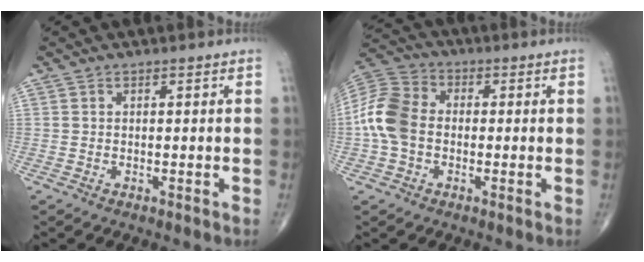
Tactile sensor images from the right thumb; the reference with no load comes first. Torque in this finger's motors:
{"motor_torque": [-0.21, 0.42, 0.62, -0.68, 0.32]}